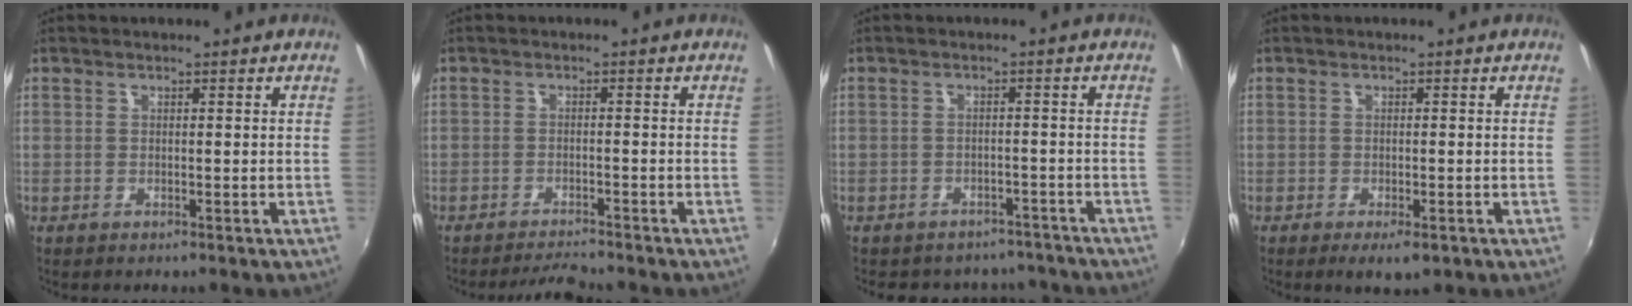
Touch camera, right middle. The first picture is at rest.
{"total": 3.5, "force": [-3.5, -0.1, 0.7], "torque": [-0.027, -0.002, -0.060]}
{"total": 10.6, "force": [-9.0, 5.0, 2.5], "torque": [-0.059, 0.009, -0.107]}
{"total": 3.4, "force": [-1.9, 1.2, 2.5], "torque": [-0.050, -0.015, -0.028]}